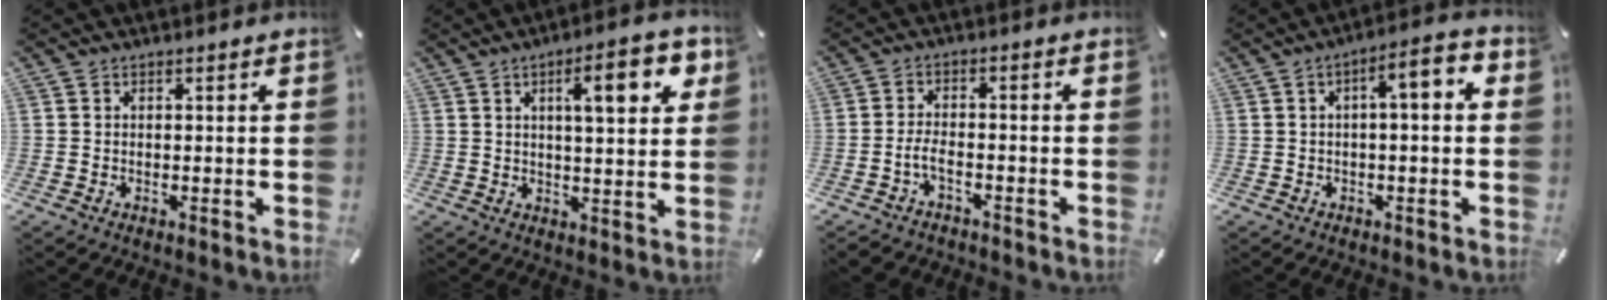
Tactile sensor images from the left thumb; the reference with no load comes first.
{"total": 11.6, "force": [4.7, 3.3, 10.1], "torque": [-0.143, -0.012, 0.067]}
{"total": 4.2, "force": [-2.4, 1.7, 3.0], "torque": [-0.070, 0.008, -0.049]}
{"total": 6.6, "force": [1.2, 1.8, 6.2], "torque": [-0.095, -0.005, 0.013]}